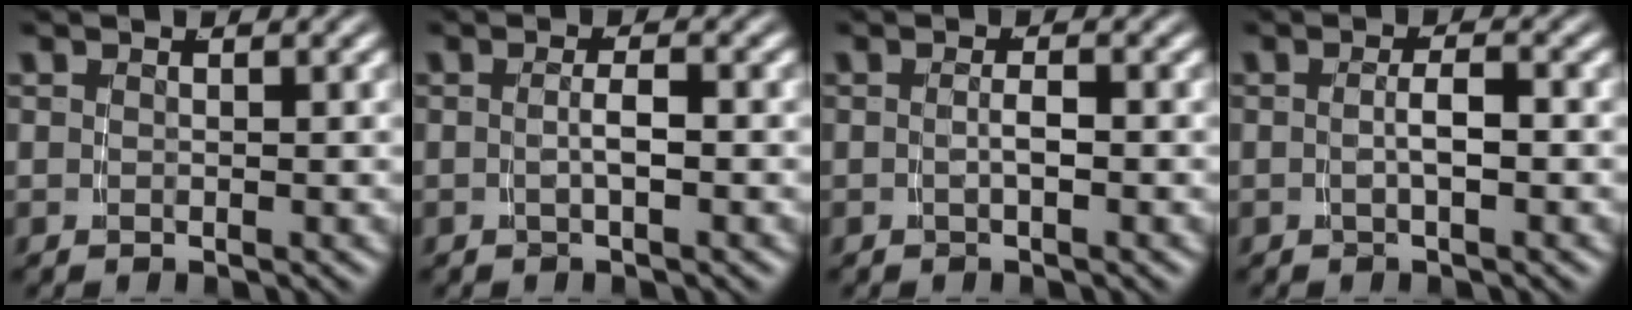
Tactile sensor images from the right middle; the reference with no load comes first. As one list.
[{"total": 1.6, "force": [-0.7, -0.3, 1.4], "torque": [-0.021, -0.001, -0.008]}, {"total": 1.3, "force": [-0.6, -0.3, 1.1], "torque": [-0.016, -0.001, -0.007]}, {"total": 1.8, "force": [-0.7, -0.2, 1.7], "torque": [-0.024, 0.001, -0.009]}]